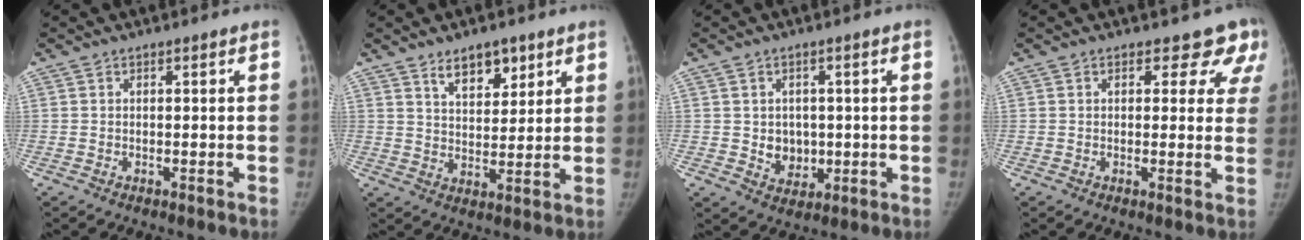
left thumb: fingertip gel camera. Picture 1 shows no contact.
{"total": 7.6, "force": [4.8, 4.0, 4.3], "torque": [-0.032, -0.033, 0.083]}
{"total": 5.4, "force": [-0.1, 4.7, 2.7], "torque": [-0.008, -0.002, 0.010]}
{"total": 7.3, "force": [6.0, 3.9, 1.3], "torque": [0.043, -0.022, 0.042]}